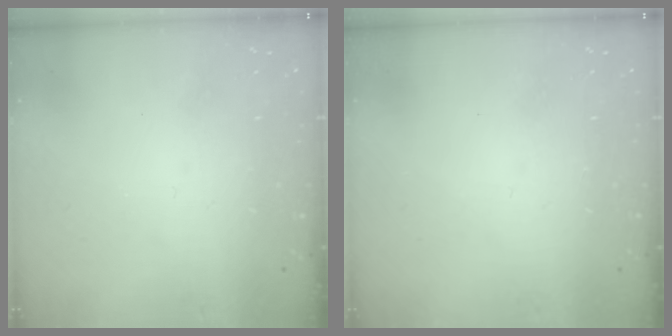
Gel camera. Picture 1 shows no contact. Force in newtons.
{"total": 0.0}